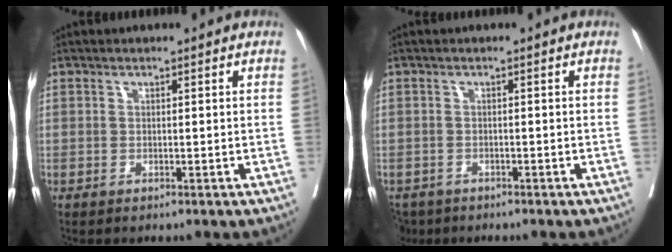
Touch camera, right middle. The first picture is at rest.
{"total": 4.0, "force": [-3.2, 2.3, 0.6], "torque": [-0.009, -0.003, -0.055]}